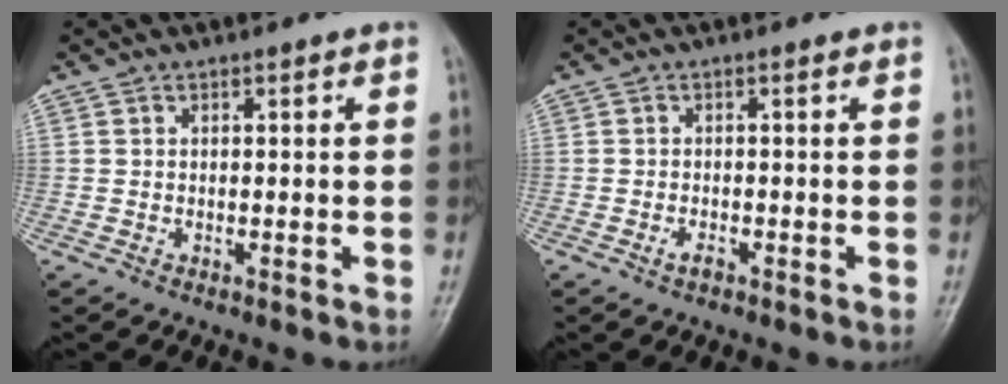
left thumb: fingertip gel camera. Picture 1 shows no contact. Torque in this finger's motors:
{"motor_torque": [-0.25, 0.09, 0.11, -0.04, 0.00]}